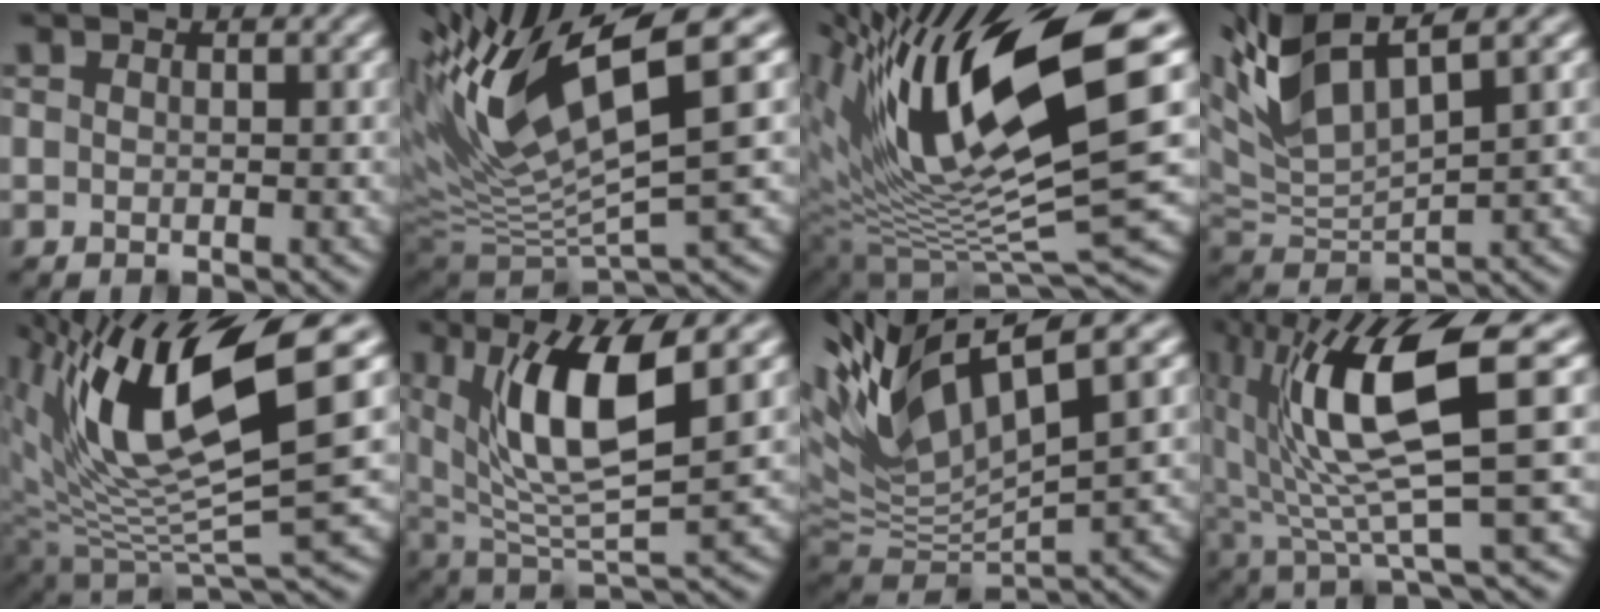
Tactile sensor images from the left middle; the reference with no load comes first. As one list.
[{"total": 10.9, "force": [4.4, 3.2, 9.4], "torque": [-0.187, 0.010, 0.084]}, {"total": 14.3, "force": [5.8, 3.9, 12.5], "torque": [-0.237, 0.005, 0.108]}, {"total": 8.2, "force": [4.7, 2.7, 6.2], "torque": [-0.144, 0.024, 0.090]}, {"total": 12.2, "force": [5.4, 3.3, 10.5], "torque": [-0.196, -0.001, 0.106]}, {"total": 9.4, "force": [3.5, 2.9, 8.2], "torque": [-0.155, -0.005, 0.066]}, {"total": 10.0, "force": [4.8, 2.8, 8.2], "torque": [-0.181, 0.016, 0.095]}, {"total": 9.9, "force": [2.7, 2.3, 9.3], "torque": [-0.167, -0.004, 0.051]}]